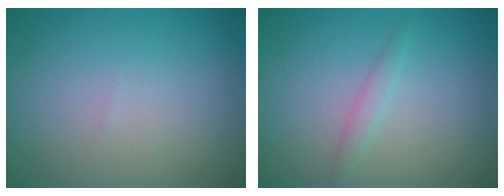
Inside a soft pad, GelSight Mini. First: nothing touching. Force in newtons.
{"total": 1.2, "press": 1.2, "slide": 0.1}